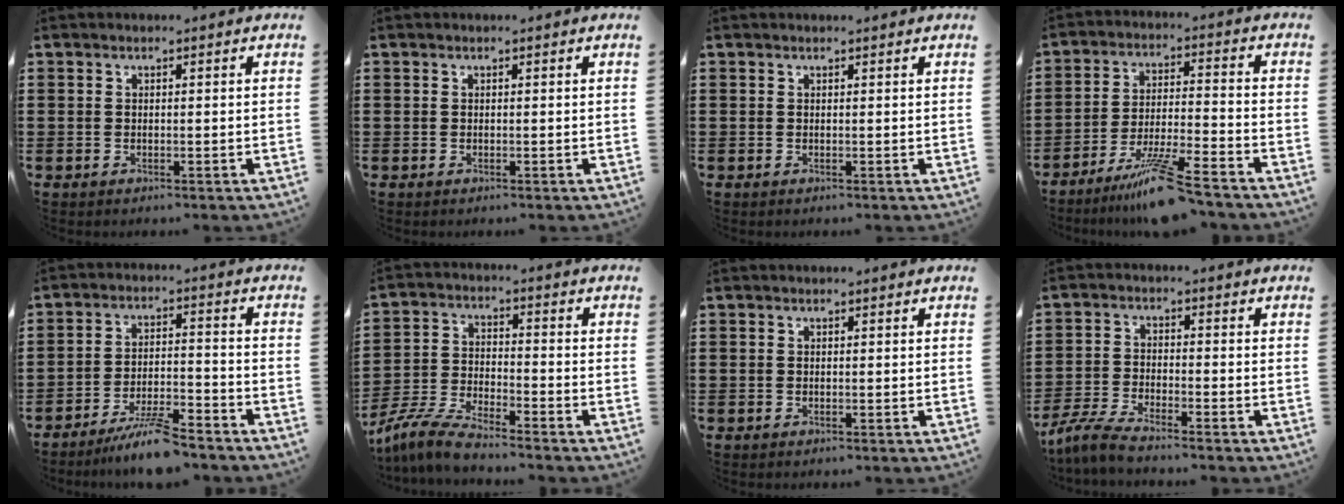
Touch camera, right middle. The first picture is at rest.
{"total": 0.0}
{"total": 0.0}
{"total": 9.4, "force": [-7.7, -0.1, 5.4], "torque": [-0.096, -0.005, -0.145]}
{"total": 6.7, "force": [-5.9, 0.2, 3.1], "torque": [-0.069, -0.010, -0.113]}
{"total": 6.9, "force": [-6.4, 0.4, 2.4], "torque": [-0.062, -0.003, -0.125]}
{"total": 0.0}
{"total": 4.3, "force": [-3.9, 0.1, 1.8], "torque": [-0.060, -0.014, -0.082]}